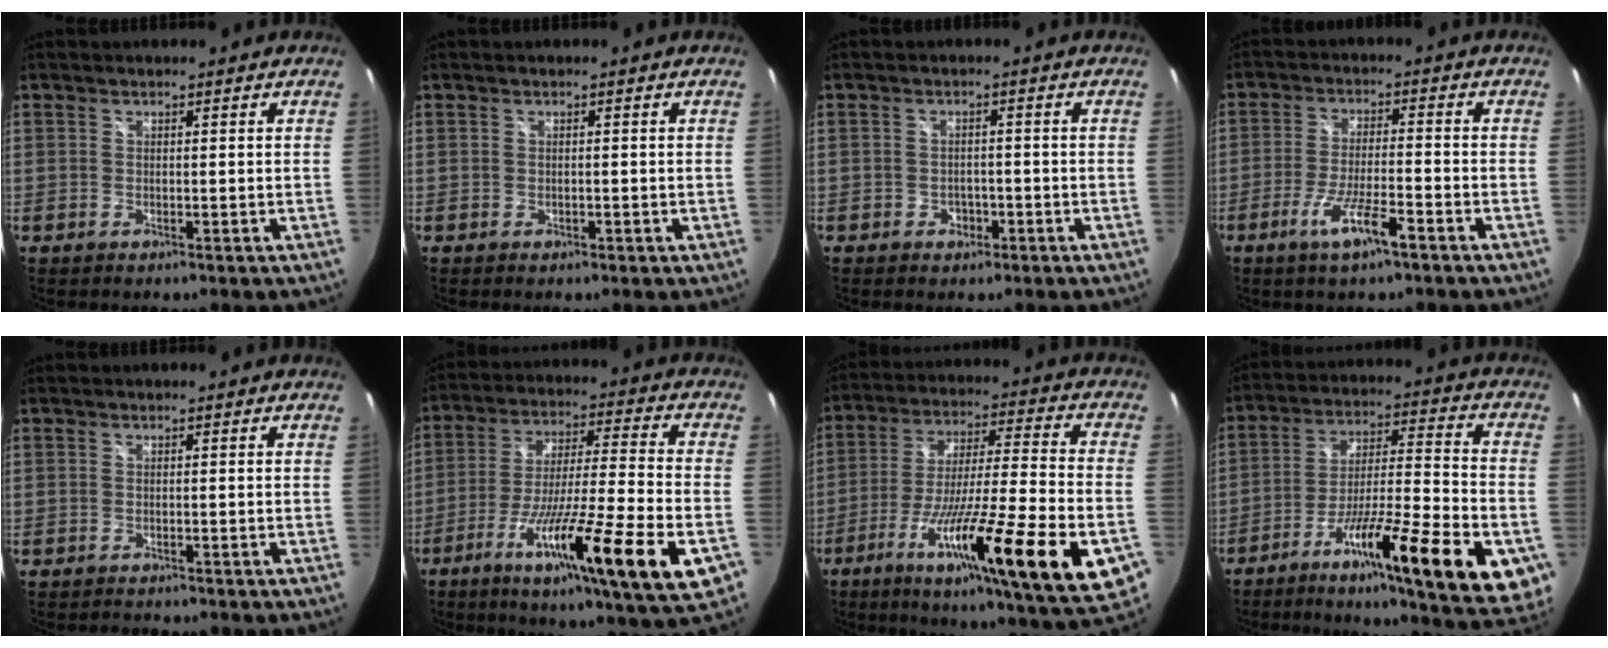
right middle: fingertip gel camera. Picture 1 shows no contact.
{"total": 0.0}
{"total": 2.2, "force": [-0.9, 1.9, 0.5], "torque": [-0.010, 0.003, -0.014]}
{"total": 7.5, "force": [-4.4, 0.7, 6.0], "torque": [-0.123, -0.010, -0.081]}
{"total": 1.2, "force": [-1.2, 0.1, 0.0], "torque": [-0.003, -0.007, -0.019]}
{"total": 23.5, "force": [-10.7, 1.3, 20.9], "torque": [-0.352, -0.068, -0.180]}
{"total": 28.4, "force": [-12.2, 2.6, 25.5], "torque": [-0.415, -0.078, -0.197]}
{"total": 25.3, "force": [-11.5, 4.7, 22.0], "torque": [-0.320, -0.036, -0.177]}